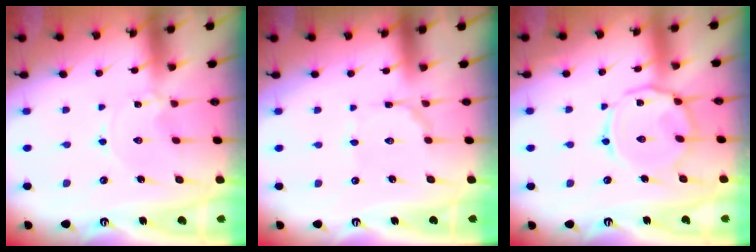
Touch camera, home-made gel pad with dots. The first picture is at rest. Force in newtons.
{"total": 2.2, "press": 2.2, "slide": 0.2}
{"total": 9.8, "press": 9.8, "slide": 0.9}